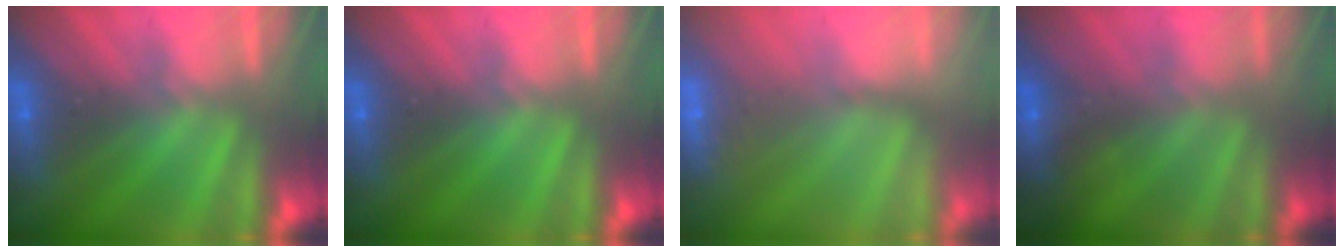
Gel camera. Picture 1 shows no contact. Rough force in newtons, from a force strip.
{"total": 0.0}
{"total": 2.5}
{"total": 1.2}